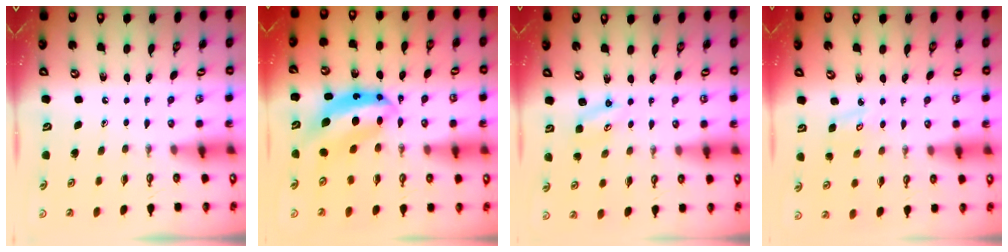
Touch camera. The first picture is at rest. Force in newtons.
{"total": 9.6, "press": 9.5, "slide": 0.8}
{"total": 2.4, "press": 2.4, "slide": 0.2}
{"total": 2.7, "press": 2.7, "slide": 0.3}